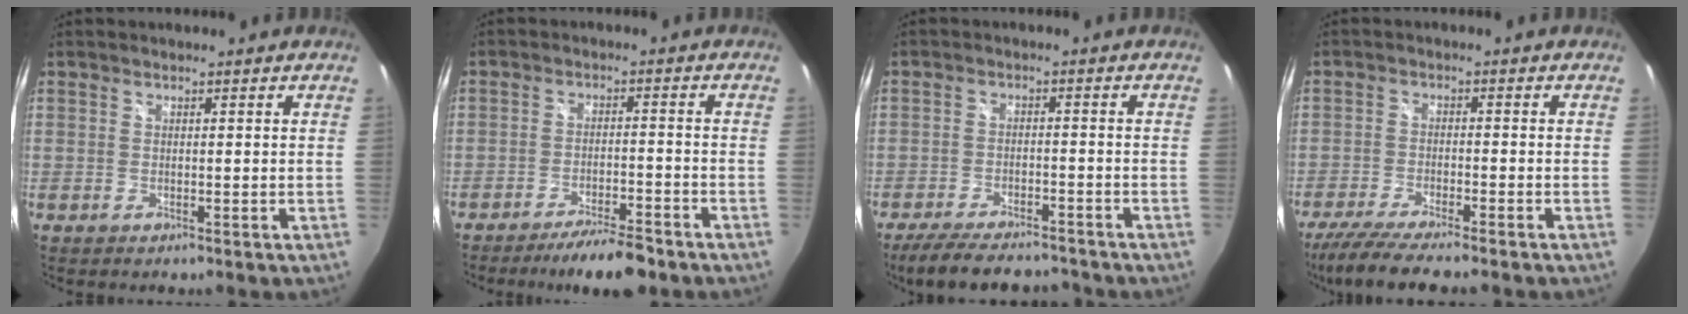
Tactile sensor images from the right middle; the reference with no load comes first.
{"total": 8.9, "force": [-7.4, 1.7, 4.5], "torque": [-0.091, -0.005, -0.114]}
{"total": 11.7, "force": [-10.0, 3.3, 5.2], "torque": [-0.117, -0.019, -0.156]}
{"total": 9.4, "force": [-8.0, 0.5, 4.8], "torque": [-0.116, -0.029, -0.140]}